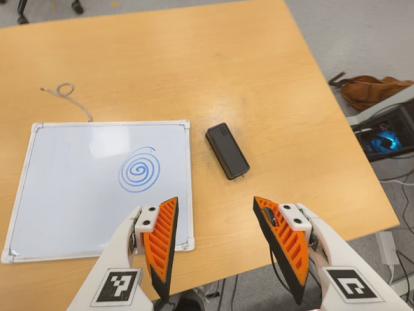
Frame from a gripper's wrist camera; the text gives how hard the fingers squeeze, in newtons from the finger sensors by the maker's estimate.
{"total": 0.0}